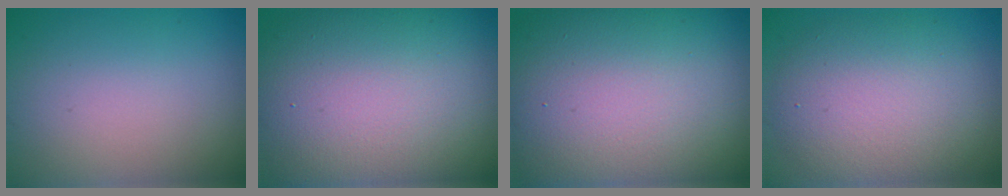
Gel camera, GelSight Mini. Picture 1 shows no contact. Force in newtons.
{"total": 16.9, "press": 16.9, "slide": 0.6}
{"total": 19.0, "press": 19.0, "slide": 1.0}
{"total": 7.3, "press": 7.3, "slide": 0.3}